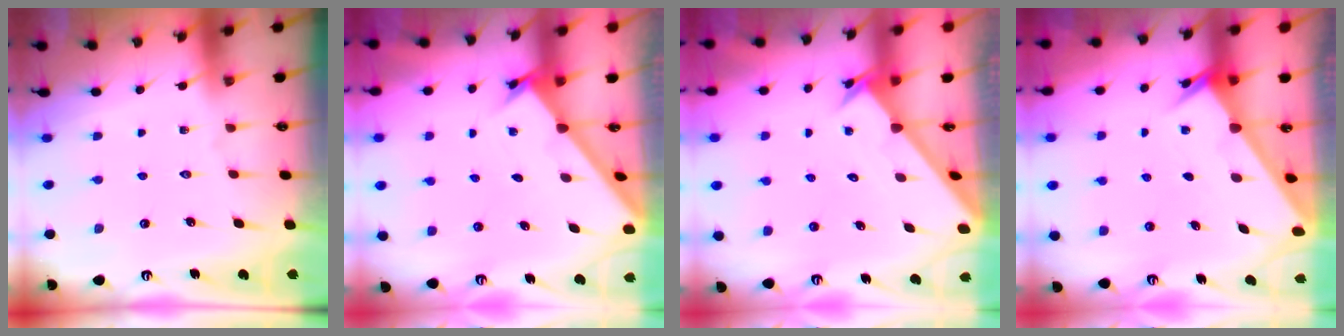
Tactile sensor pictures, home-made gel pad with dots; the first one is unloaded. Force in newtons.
{"total": 1.7, "press": 1.7, "slide": 0.2}
{"total": 2.5, "press": 2.5, "slide": 0.2}
{"total": 2.1, "press": 2.1, "slide": 0.1}